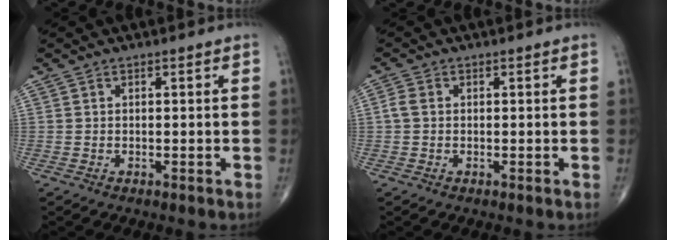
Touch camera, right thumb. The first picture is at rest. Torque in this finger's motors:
{"motor_torque": [-0.06, 0.05, 0.23, 0.00, 0.02]}